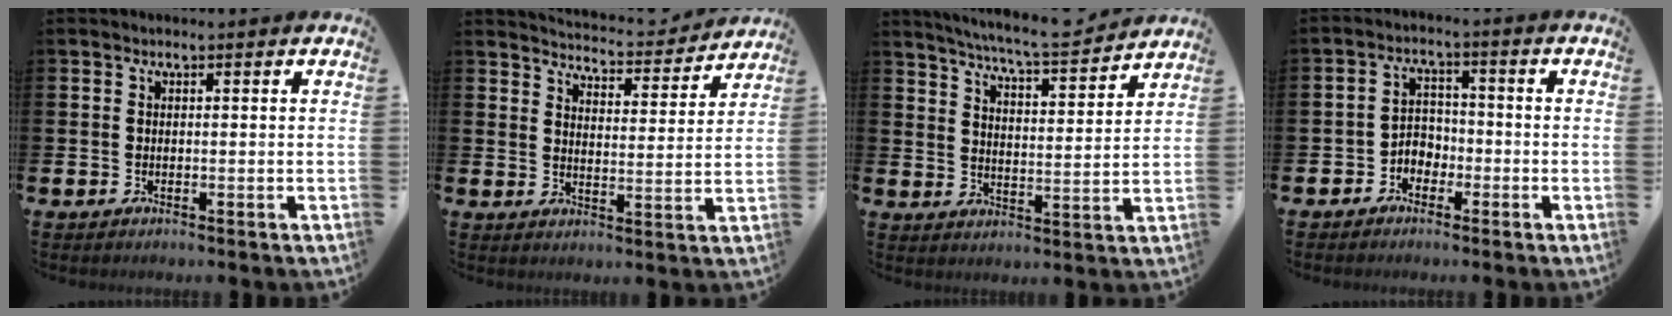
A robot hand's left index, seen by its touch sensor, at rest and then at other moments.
{"total": 5.1, "force": [5.0, 0.5, 0.4], "torque": [-0.024, -0.041, 0.085]}
{"total": 7.2, "force": [6.9, 0.2, 2.0], "torque": [-0.057, -0.047, 0.120]}
{"total": 2.9, "force": [-1.8, 2.2, 0.7], "torque": [-0.024, 0.004, -0.043]}